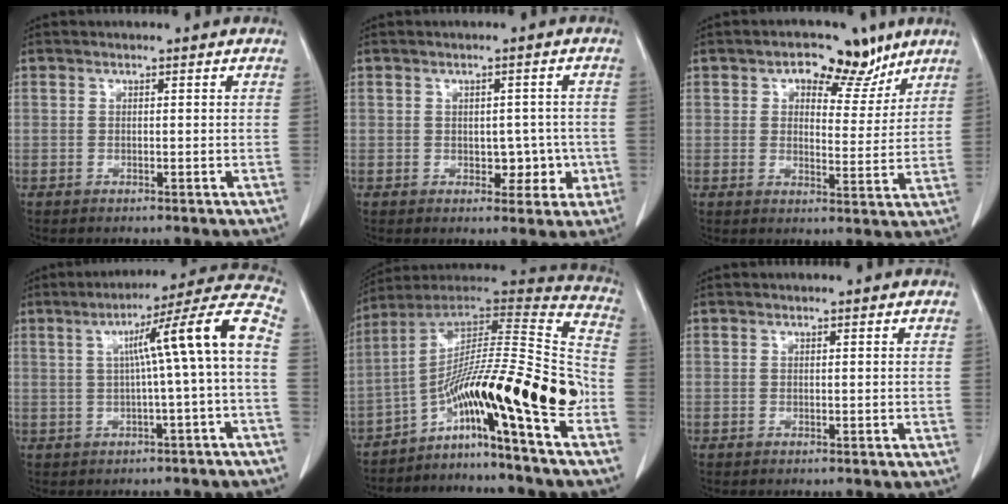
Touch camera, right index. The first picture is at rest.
{"total": 4.1, "force": [-0.7, 2.9, 2.8], "torque": [-0.021, 0.011, 0.000]}
{"total": 7.7, "force": [4.9, 4.3, 4.1], "torque": [-0.042, 0.011, 0.071]}
{"total": 11.2, "force": [0.0, -0.9, 11.2], "torque": [-0.151, 0.033, -0.001]}
{"total": 20.3, "force": [-9.1, -0.1, 18.1], "torque": [-0.277, 0.027, -0.150]}
{"total": 0.0}